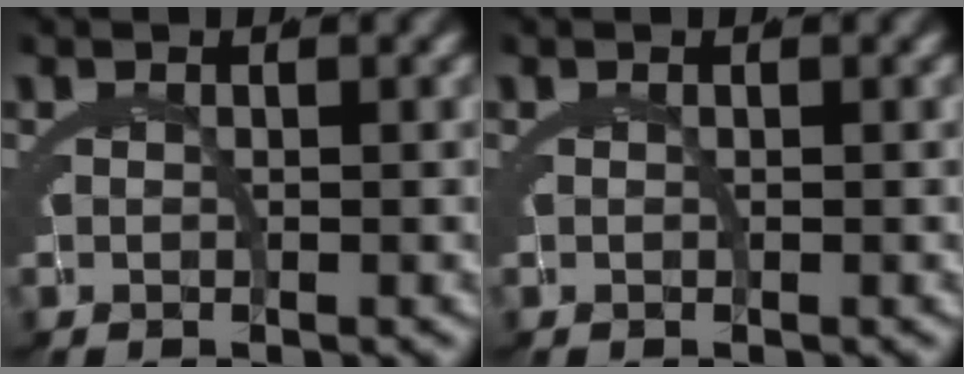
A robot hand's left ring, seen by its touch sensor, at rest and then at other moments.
{"total": 0.0}